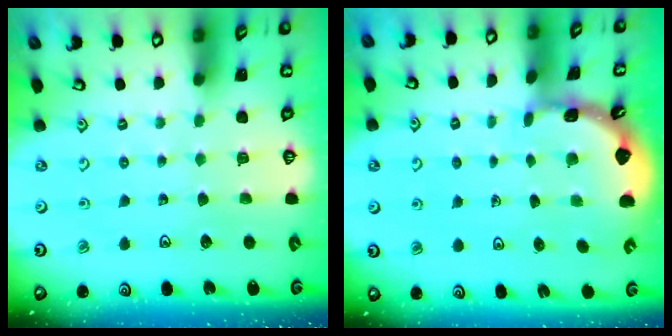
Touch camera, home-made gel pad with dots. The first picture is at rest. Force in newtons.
{"total": 1.8, "press": 1.8, "slide": 0.2}